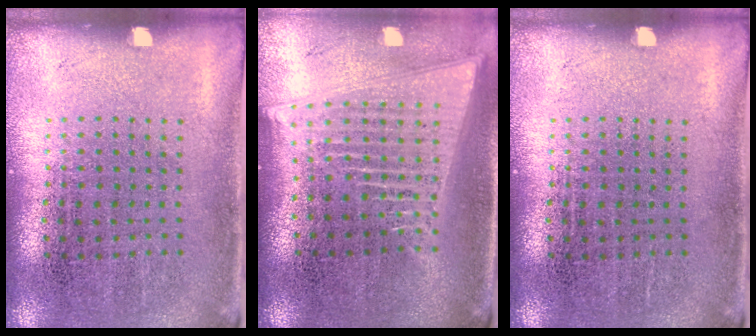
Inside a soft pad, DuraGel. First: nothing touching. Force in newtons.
{"total": 2.1, "press": 1.8, "slide": 1.1}
{"total": 0.0}